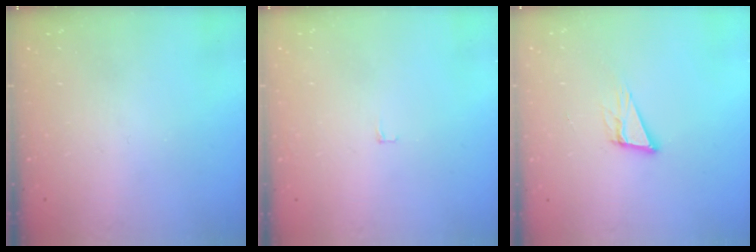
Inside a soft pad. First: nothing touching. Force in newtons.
{"total": 2.4, "press": 2.4, "slide": 0.2}
{"total": 10.3, "press": 9.7, "slide": 3.3}